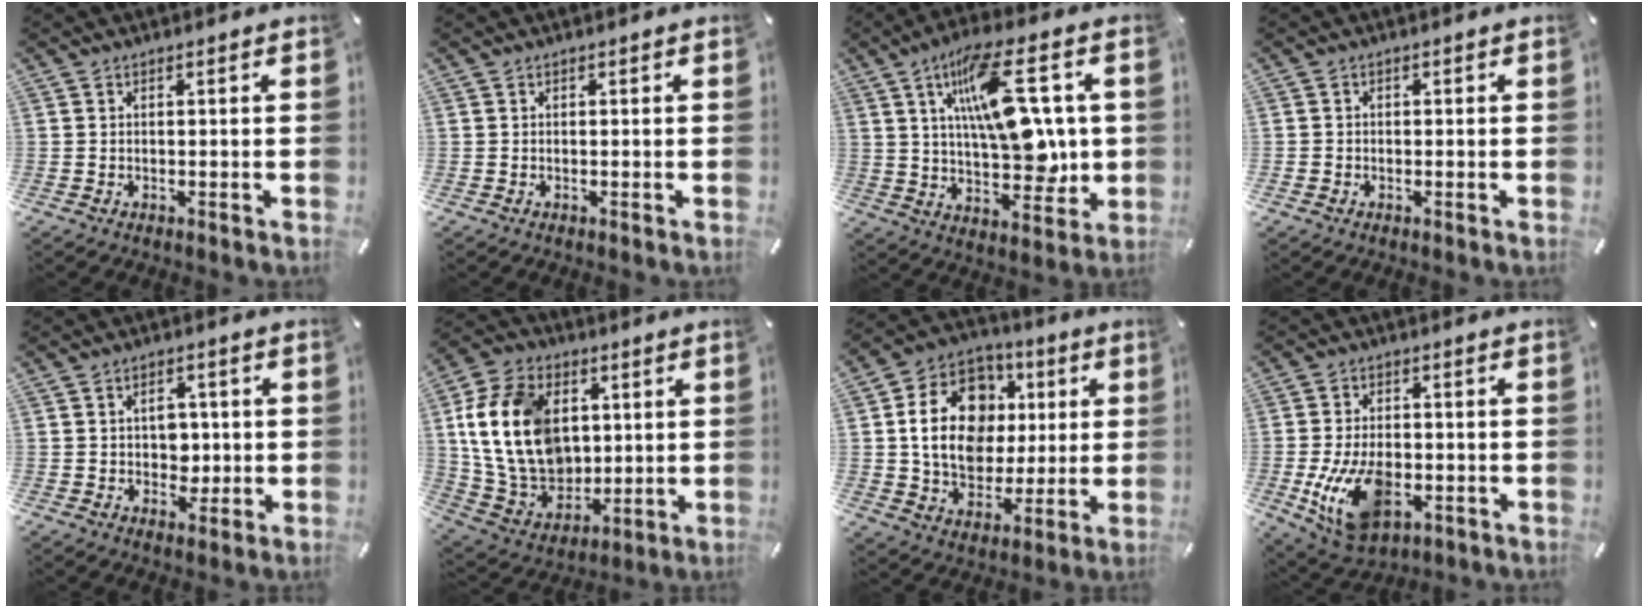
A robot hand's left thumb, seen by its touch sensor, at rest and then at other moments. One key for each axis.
{"total": 0.0}
{"total": 19.0, "fx": 5.7, "fy": 8.4, "fz": 16.0, "tx": -0.255, "ty": -0.012, "tz": 0.091}
{"total": 1.0, "fx": -0.4, "fy": 0.9, "fz": 0.2, "tx": -0.004, "ty": 0.003, "tz": -0.010}
{"total": 5.2, "fx": 0.2, "fy": 4.3, "fz": 2.9, "tx": -0.031, "ty": -0.002, "tz": -0.003}
{"total": 19.4, "fx": 3.7, "fy": 14.7, "fz": 12.1, "tx": -0.266, "ty": -0.014, "tz": 0.069}
{"total": 18.0, "fx": 2.5, "fy": 14.6, "fz": 10.2, "tx": -0.185, "ty": 0.012, "tz": 0.052}
{"total": 13.8, "fx": -3.5, "fy": 8.8, "fz": 10.1, "tx": -0.196, "ty": -0.003, "tz": -0.059}